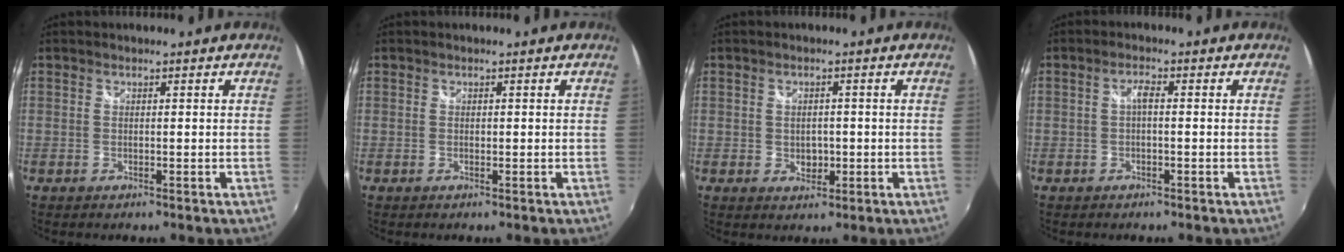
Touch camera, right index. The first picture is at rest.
{"total": 0.0}
{"total": 3.2, "force": [-0.5, 2.7, 1.8], "torque": [-0.027, -0.002, -0.006]}
{"total": 1.8, "force": [-0.2, 0.5, 1.7], "torque": [-0.033, 0.007, -0.006]}